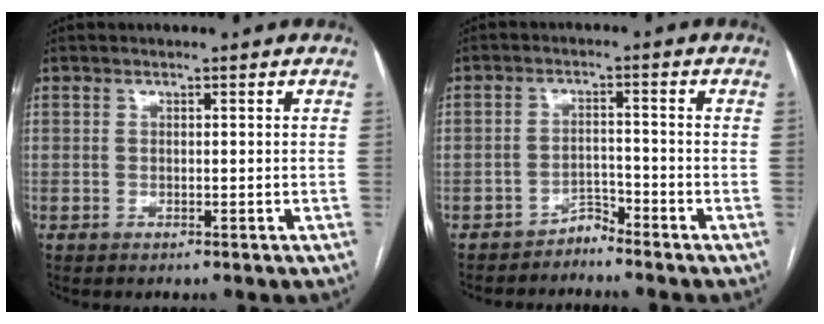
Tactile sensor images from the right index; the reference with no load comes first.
{"total": 2.3, "force": [-2.3, 0.3, -0.2], "torque": [0.015, -0.005, -0.039]}